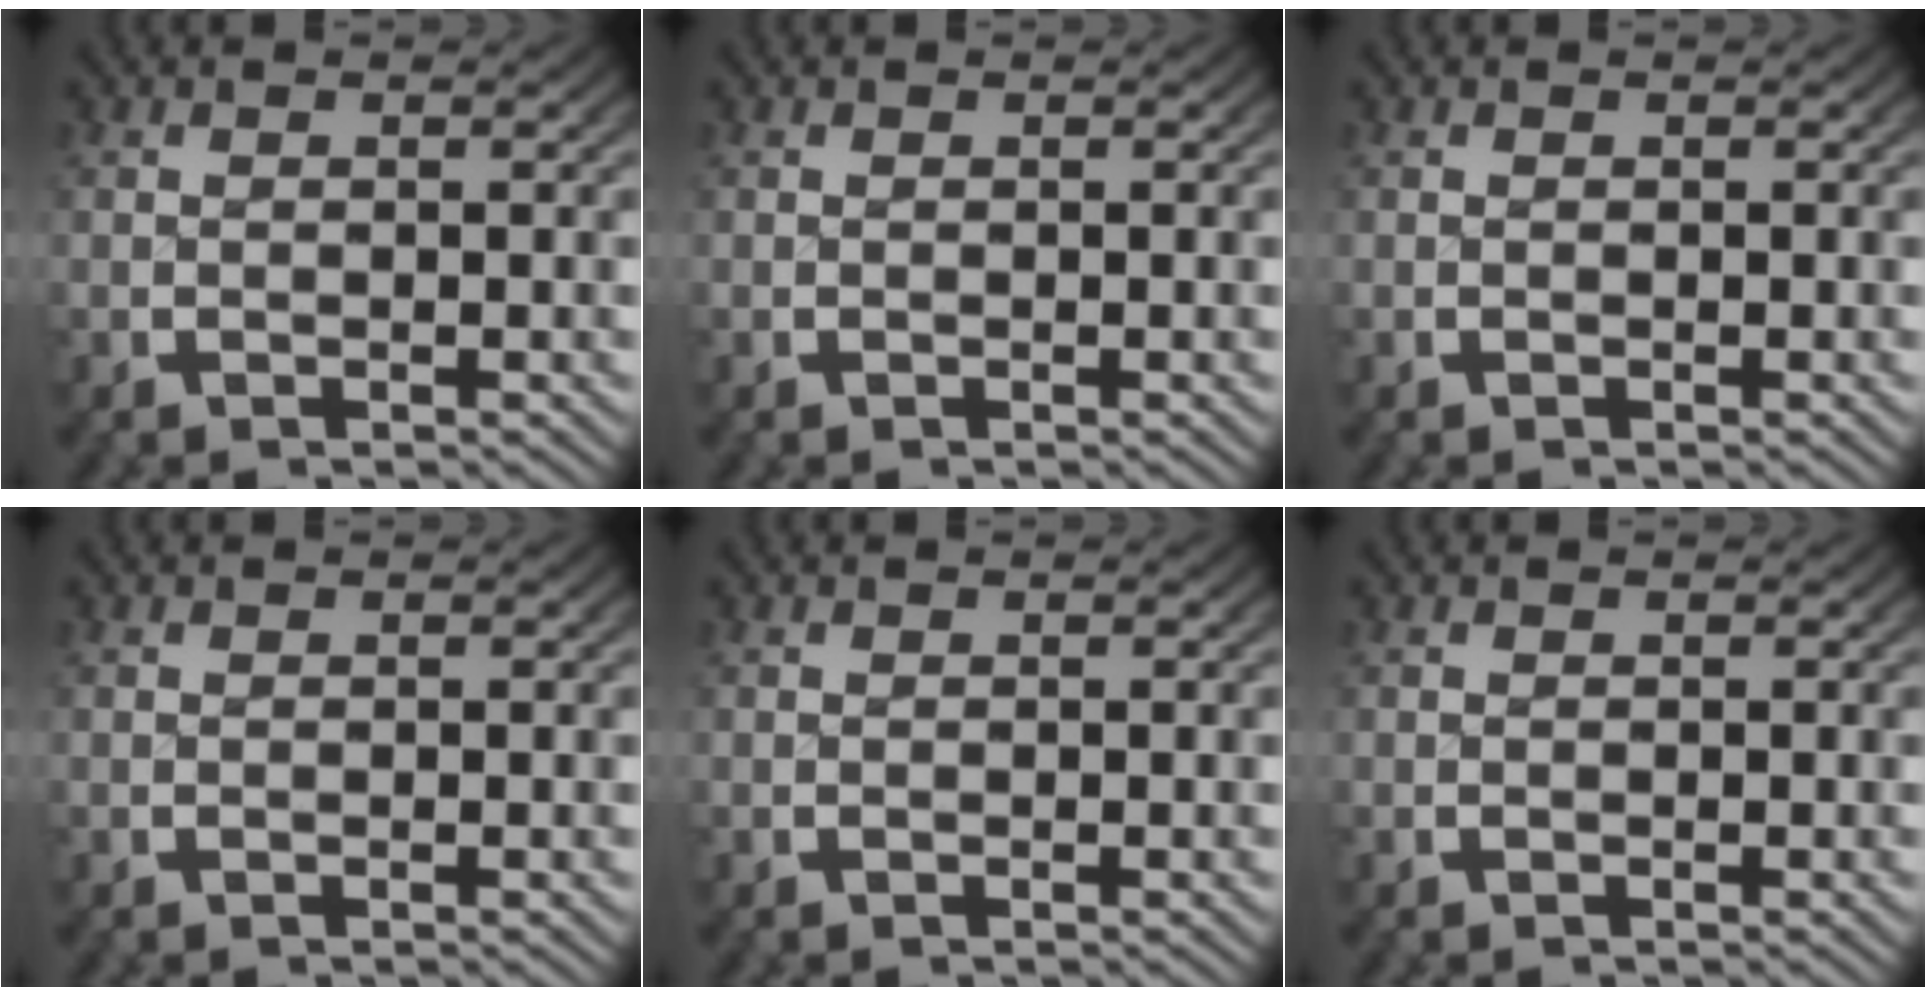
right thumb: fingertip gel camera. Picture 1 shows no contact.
{"total": 0.0}
{"total": 0.0}
{"total": 0.0}
{"total": 0.0}
{"total": 0.0}